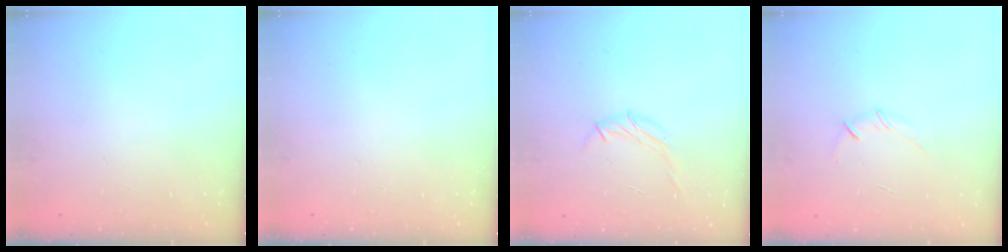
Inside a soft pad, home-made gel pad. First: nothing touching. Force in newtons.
{"total": 0.0}
{"total": 6.4, "press": 6.3, "slide": 1.4}
{"total": 4.1, "press": 4.0, "slide": 0.9}